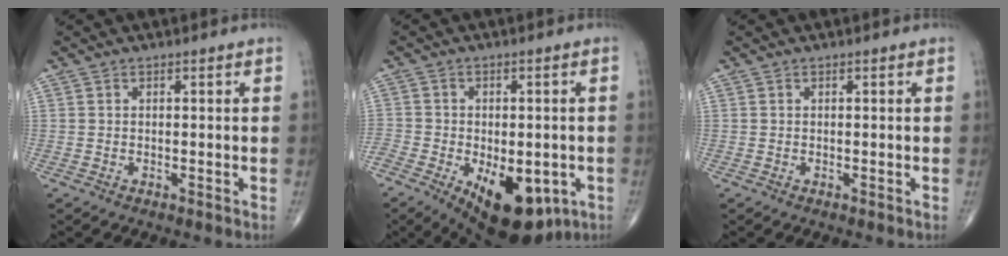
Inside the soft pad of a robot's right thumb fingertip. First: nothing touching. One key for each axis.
{"total": 18.1, "fx": -8.0, "fy": 10.0, "fz": 12.8, "tx": -0.216, "ty": -0.003, "tz": -0.113}
{"total": 0.0}